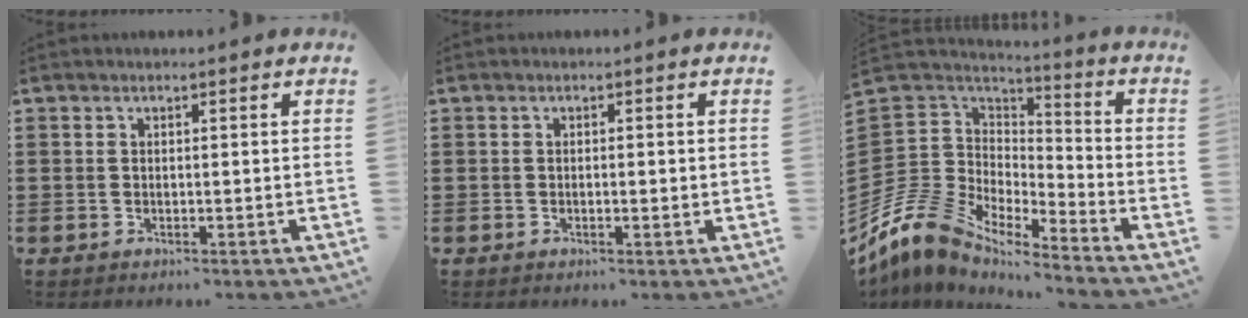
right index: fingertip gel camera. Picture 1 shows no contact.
{"total": 0.7, "force": [-0.1, 0.2, 0.6], "torque": [-0.012, -0.003, -0.002]}
{"total": 9.5, "force": [-7.9, 4.7, 2.5], "torque": [-0.111, -0.011, -0.168]}